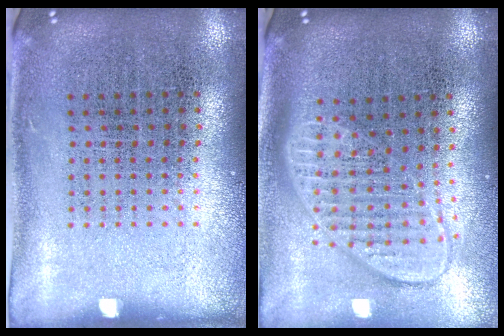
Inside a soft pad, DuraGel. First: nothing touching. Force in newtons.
{"total": 1.8, "press": 1.5, "slide": 1.0}